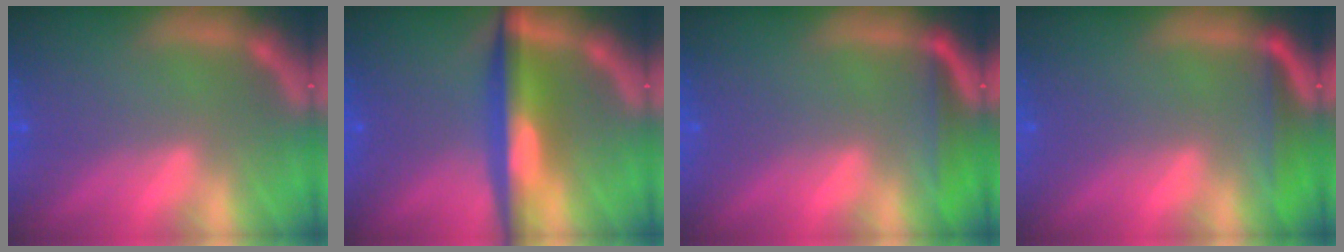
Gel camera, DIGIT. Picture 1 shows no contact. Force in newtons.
{"total": 6.5}
{"total": 3.0}
{"total": 3.0}